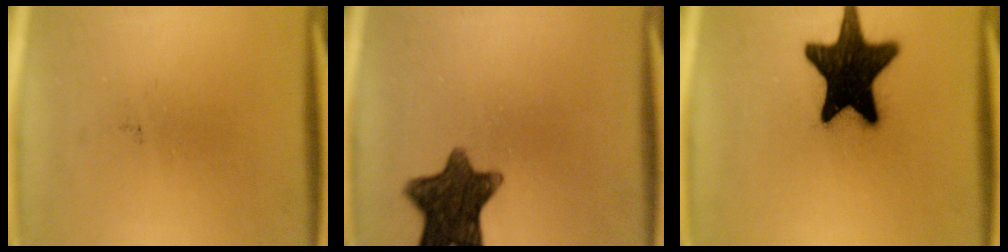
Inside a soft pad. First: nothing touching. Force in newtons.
{"total": 11.4}
{"total": 19.2}